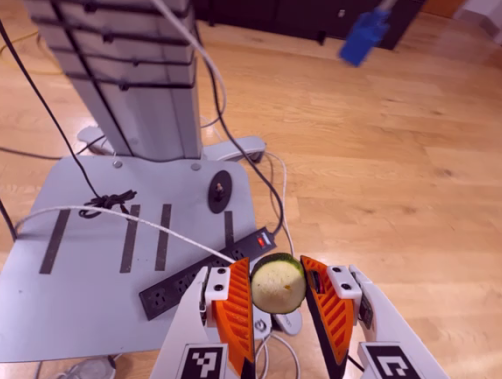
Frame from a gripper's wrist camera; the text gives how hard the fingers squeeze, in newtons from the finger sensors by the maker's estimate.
{"total": 6.9, "left": 7.1, "right": 6.7}